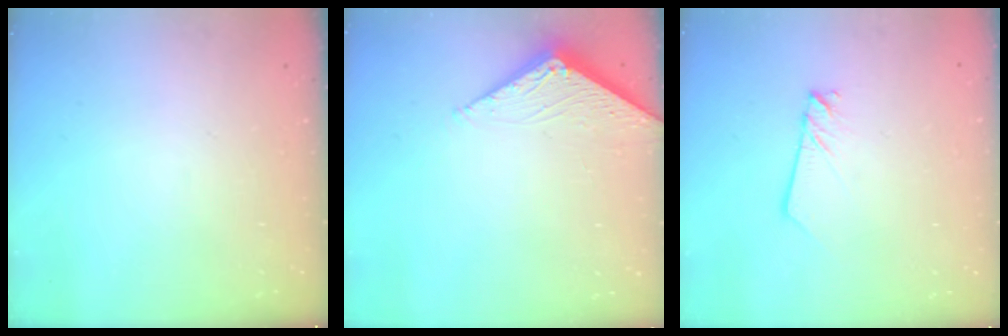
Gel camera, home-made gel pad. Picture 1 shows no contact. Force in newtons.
{"total": 3.0, "press": 3.0, "slide": 0.5}
{"total": 1.9, "press": 1.9, "slide": 0.2}